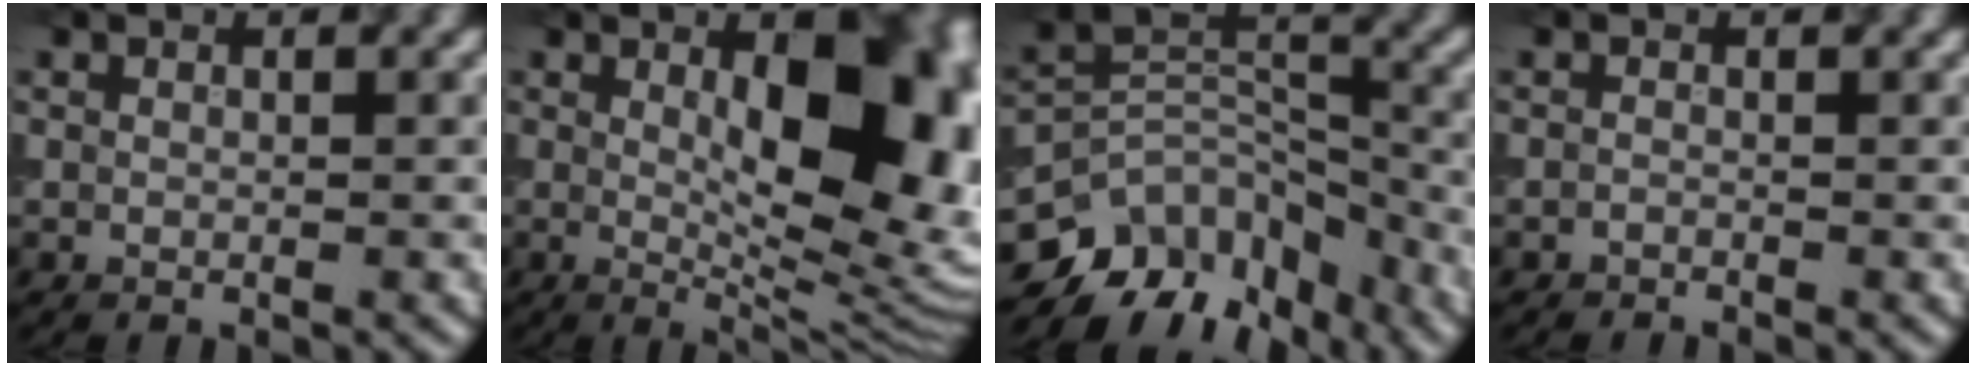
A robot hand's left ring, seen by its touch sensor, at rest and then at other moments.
{"total": 12.8, "force": [1.8, 5.4, 11.4], "torque": [-0.133, -0.001, 0.033]}
{"total": 10.3, "force": [-7.8, 5.8, 3.5], "torque": [-0.050, 0.013, -0.138]}
{"total": 0.7, "force": [-0.7, 0.1, 0.0], "torque": [0.003, -0.001, -0.014]}